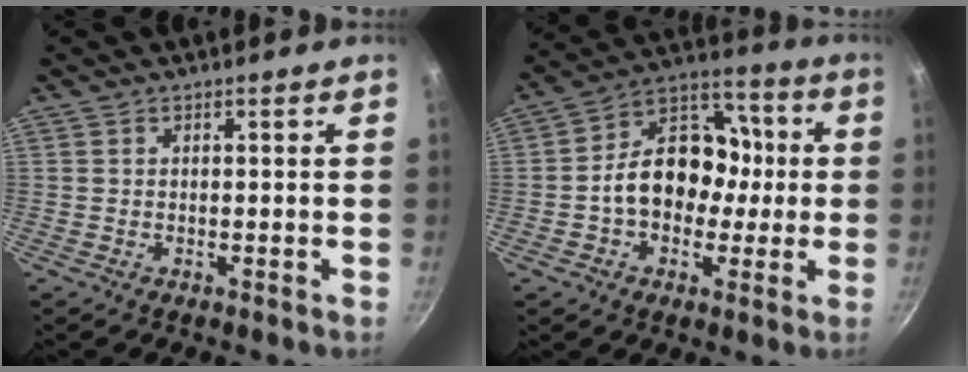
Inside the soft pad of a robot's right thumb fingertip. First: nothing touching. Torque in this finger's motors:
{"motor_torque": [2.02, 2.29, 1.65, -0.60, 0.13]}